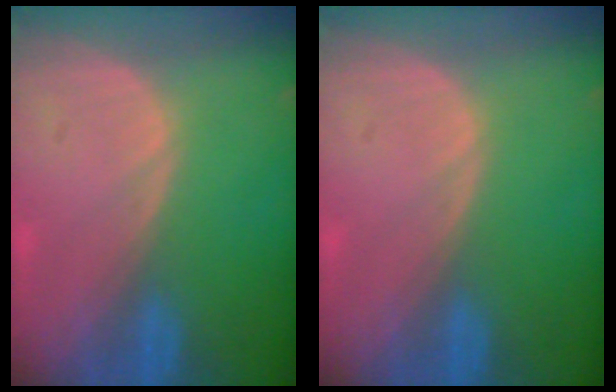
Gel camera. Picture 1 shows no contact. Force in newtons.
{"total": 0.0}